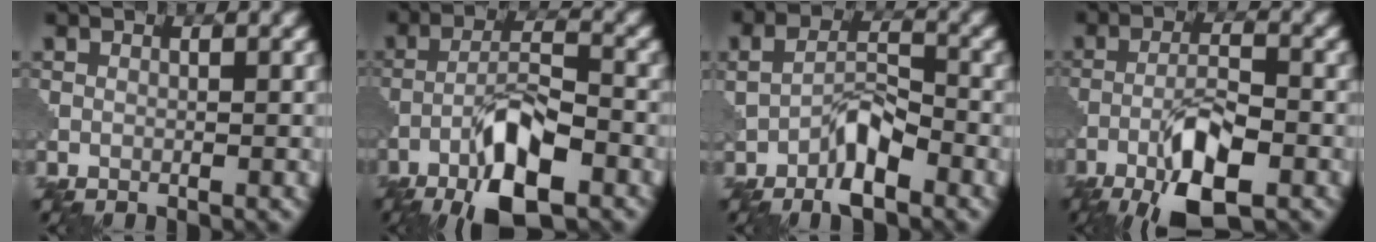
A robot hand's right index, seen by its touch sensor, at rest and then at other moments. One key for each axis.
{"total": 8.3, "fx": -4.5, "fy": 2.4, "fz": 6.5, "tx": -0.114, "ty": 0.010, "tz": -0.085}
{"total": 4.7, "fx": -2.2, "fy": 2.1, "fz": 3.5, "tx": -0.056, "ty": 0.007, "tz": -0.041}
{"total": 7.4, "fx": -4.0, "fy": 2.1, "fz": 5.9, "tx": -0.107, "ty": 0.003, "tz": -0.075}